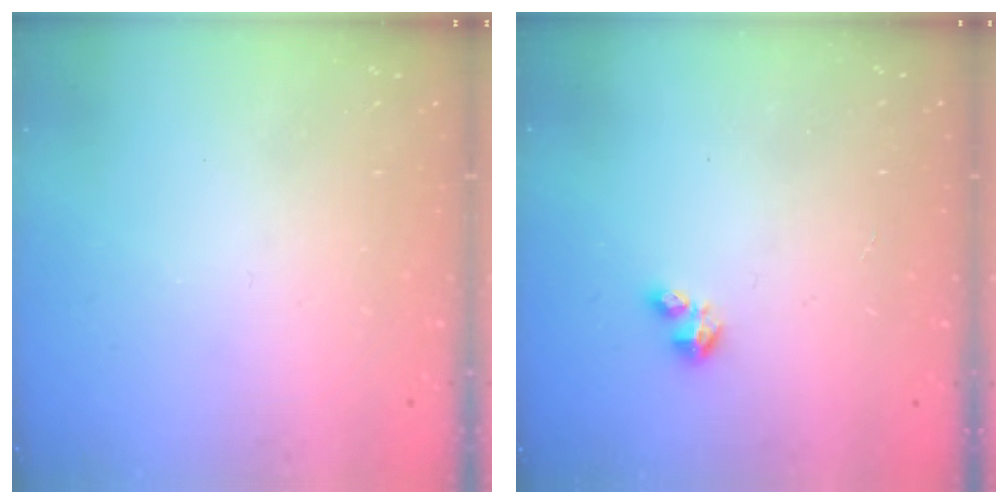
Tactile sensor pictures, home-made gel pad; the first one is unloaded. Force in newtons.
{"total": 1.6, "press": 1.6, "slide": 0.4}